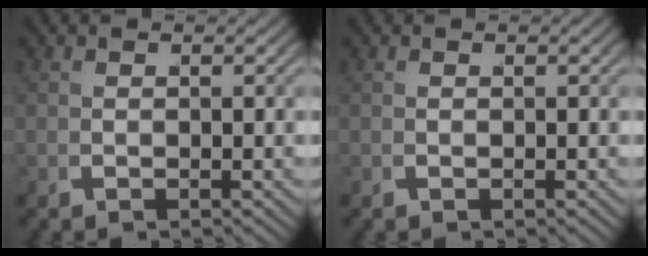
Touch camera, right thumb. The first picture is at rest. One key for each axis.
{"total": 0.0}